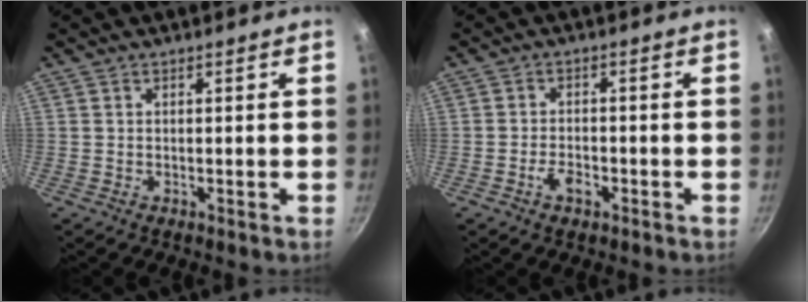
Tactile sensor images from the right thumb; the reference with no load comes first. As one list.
[{"total": 3.5, "force": [-1.8, 1.9, 2.3], "torque": [-0.038, 0.014, -0.033]}]